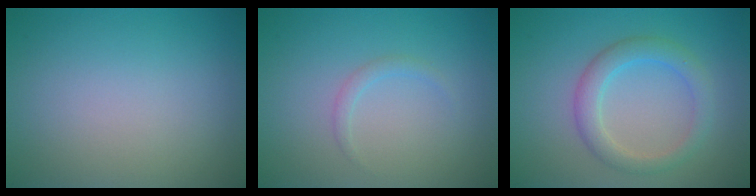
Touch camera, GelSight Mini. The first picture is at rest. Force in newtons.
{"total": 0.9, "press": 0.9, "slide": 0.1}
{"total": 3.1, "press": 3.1, "slide": 0.2}